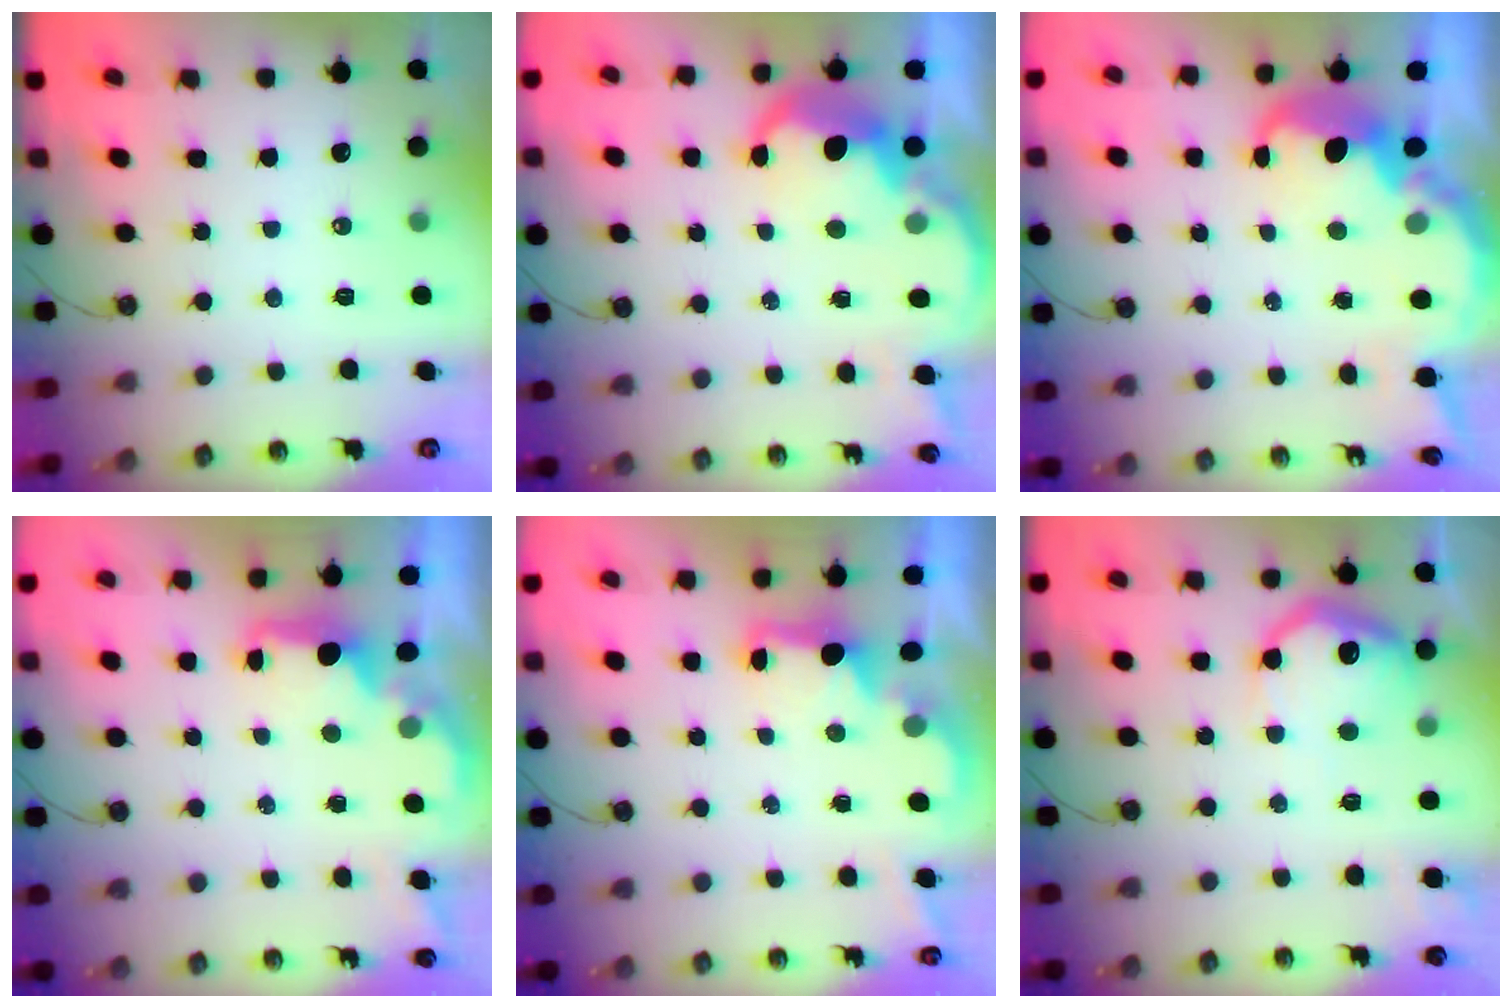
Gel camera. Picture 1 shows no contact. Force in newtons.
{"total": 9.0, "press": 9.0, "slide": 0.6}
{"total": 8.3, "press": 8.3, "slide": 0.8}
{"total": 1.8, "press": 1.7, "slide": 0.6}
{"total": 2.1, "press": 1.9, "slide": 0.8}
{"total": 14.5, "press": 14.5, "slide": 1.3}